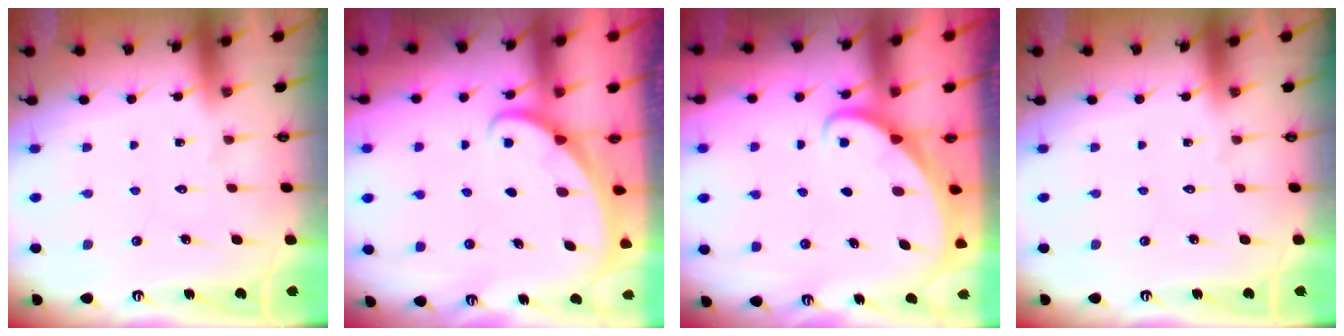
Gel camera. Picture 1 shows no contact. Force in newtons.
{"total": 1.6, "press": 1.5, "slide": 0.1}
{"total": 1.8, "press": 1.8, "slide": 0.2}
{"total": 0.0}